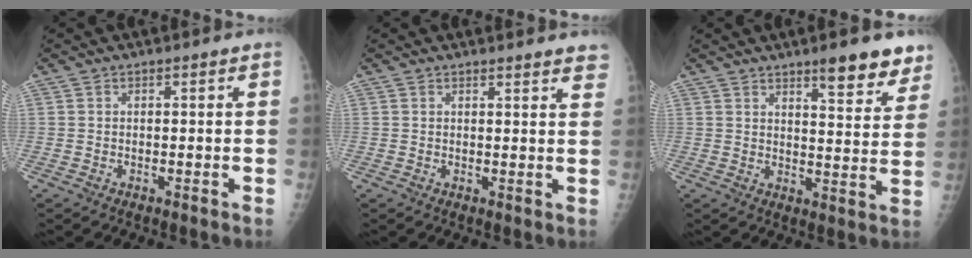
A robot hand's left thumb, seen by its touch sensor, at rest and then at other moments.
{"total": 5.4, "force": [5.0, 1.0, 1.7], "torque": [-0.001, -0.022, 0.040]}
{"total": 10.0, "force": [7.2, 2.8, 6.3], "torque": [-0.051, -0.044, 0.098]}